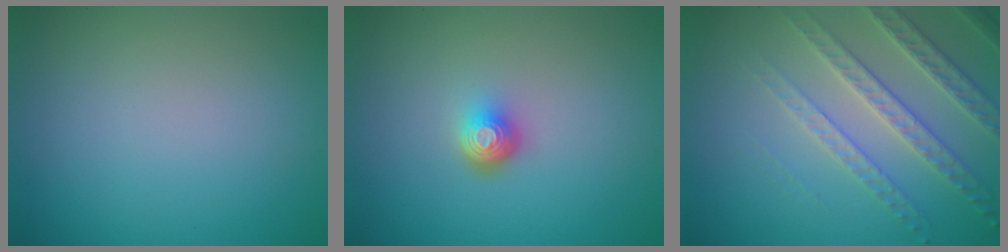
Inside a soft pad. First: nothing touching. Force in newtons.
{"total": 2.2, "press": 1.4, "slide": 1.7}
{"total": 4.4, "press": 3.9, "slide": 1.9}